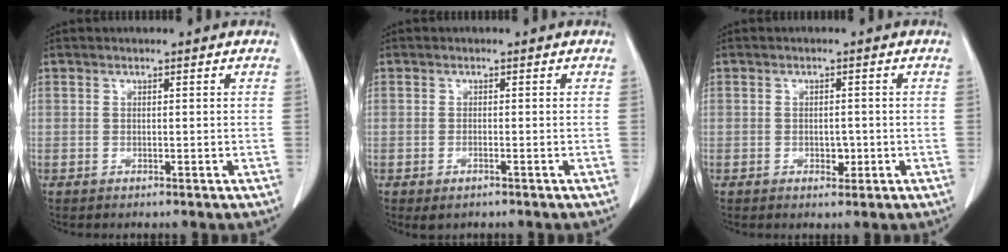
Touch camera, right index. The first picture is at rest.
{"total": 1.6, "force": [-0.9, 0.6, 1.1], "torque": [-0.018, -0.003, -0.009]}
{"total": 2.0, "force": [-0.6, 1.2, 1.5], "torque": [-0.020, 0.002, -0.003]}